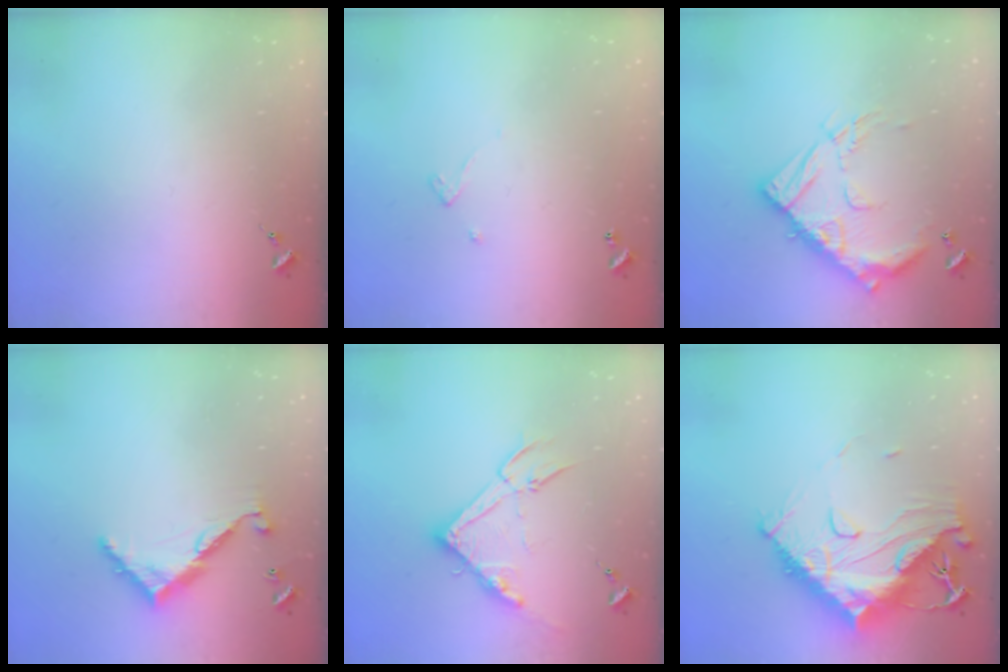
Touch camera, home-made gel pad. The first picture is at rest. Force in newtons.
{"total": 2.6, "press": 2.6, "slide": 0.2}
{"total": 17.8, "press": 17.7, "slide": 1.9}
{"total": 8.9, "press": 8.9, "slide": 0.6}
{"total": 16.1, "press": 16.1, "slide": 0.6}
{"total": 20.5, "press": 20.4, "slide": 1.8}